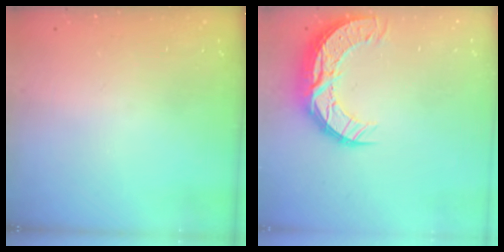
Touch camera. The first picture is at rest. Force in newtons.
{"total": 11.9, "press": 11.9, "slide": 0.9}